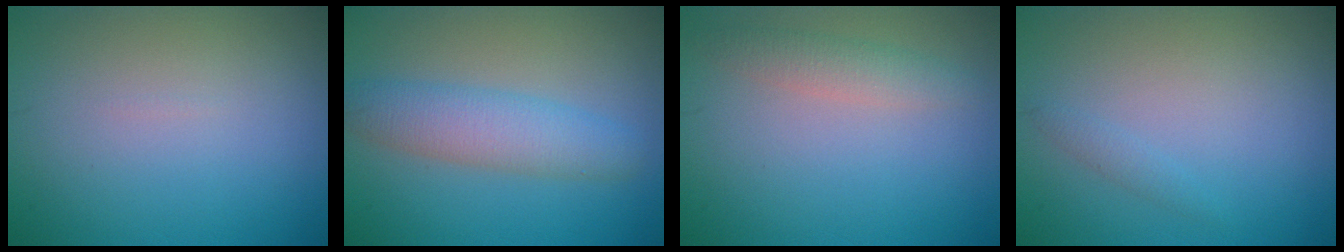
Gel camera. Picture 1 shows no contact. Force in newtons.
{"total": 4.5, "press": 4.5, "slide": 0.2}
{"total": 2.0, "press": 2.0, "slide": 0.1}
{"total": 0.8, "press": 0.8, "slide": 0.1}